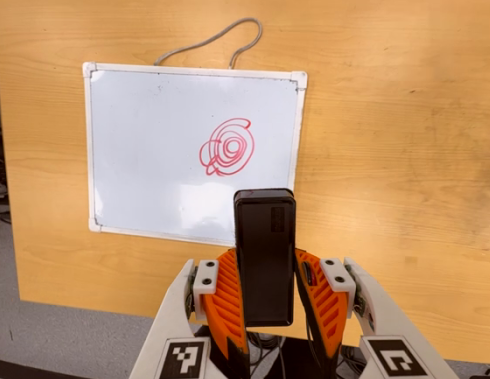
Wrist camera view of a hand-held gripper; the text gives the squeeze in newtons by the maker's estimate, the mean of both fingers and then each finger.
{"total": 3.8, "left": 2.6, "right": 4.9}